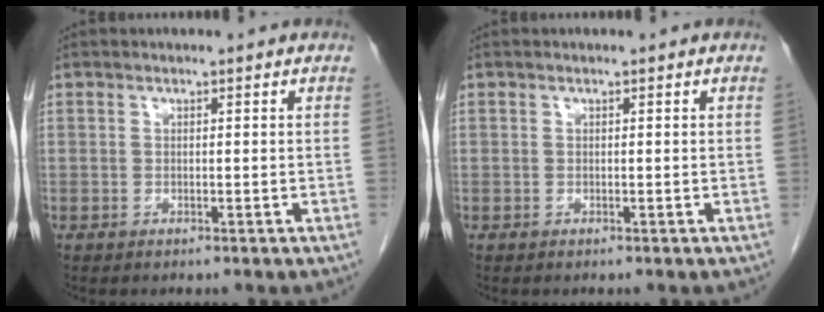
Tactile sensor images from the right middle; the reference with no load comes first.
{"total": 0.0}